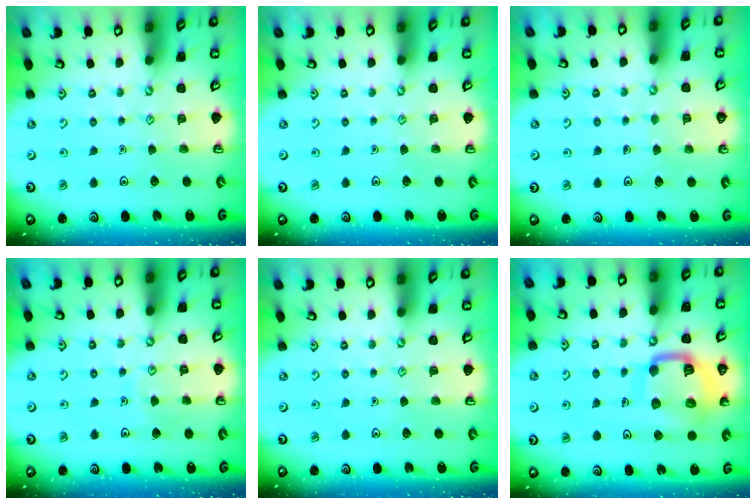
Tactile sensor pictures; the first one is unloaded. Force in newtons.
{"total": 0.0}
{"total": 3.2, "press": 3.2, "slide": 0.2}
{"total": 5.8, "press": 5.8, "slide": 0.6}
{"total": 0.0}
{"total": 15.7, "press": 15.6, "slide": 1.6}